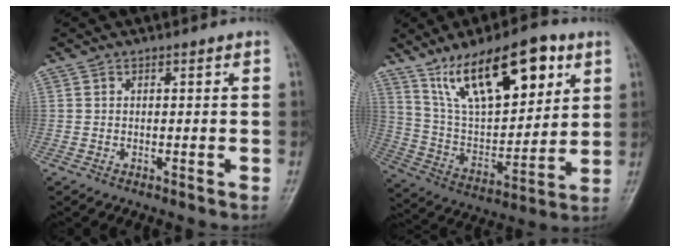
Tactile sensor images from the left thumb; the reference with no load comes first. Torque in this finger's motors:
{"motor_torque": [0.40, 0.62, 1.19, -1.58, 0.23]}